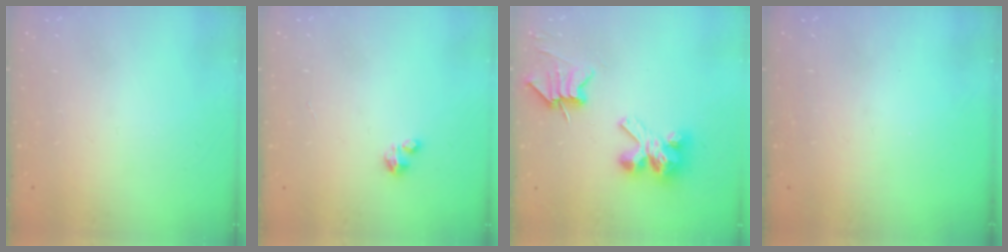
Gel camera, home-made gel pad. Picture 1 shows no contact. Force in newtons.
{"total": 0.9, "press": 0.9, "slide": 0.2}
{"total": 9.8, "press": 9.8, "slide": 1.0}
{"total": 0.0}